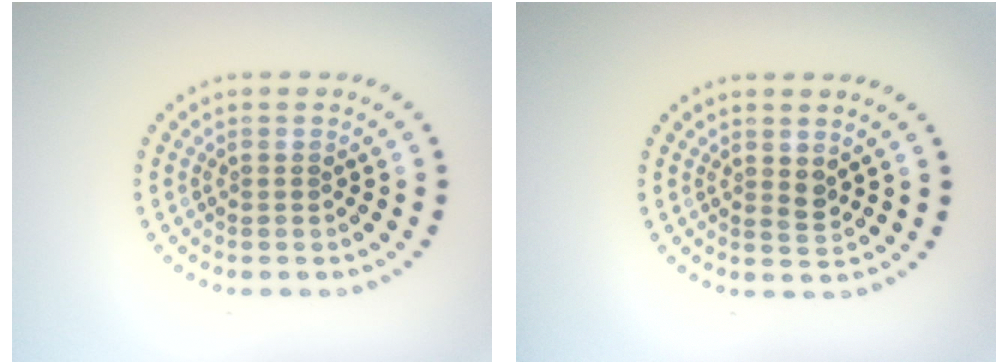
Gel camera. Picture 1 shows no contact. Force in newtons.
{"total": 1.1, "press": 1.0, "slide": 0.5}